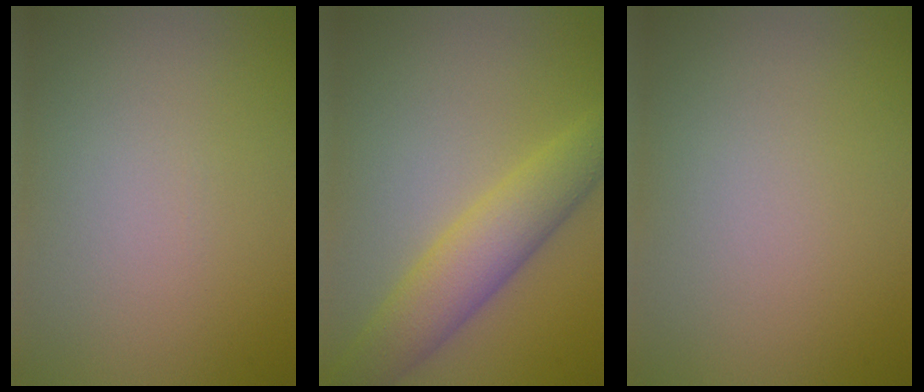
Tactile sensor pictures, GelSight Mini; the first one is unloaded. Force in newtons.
{"total": 5.4, "press": 5.4, "slide": 0.1}
{"total": 0.0}